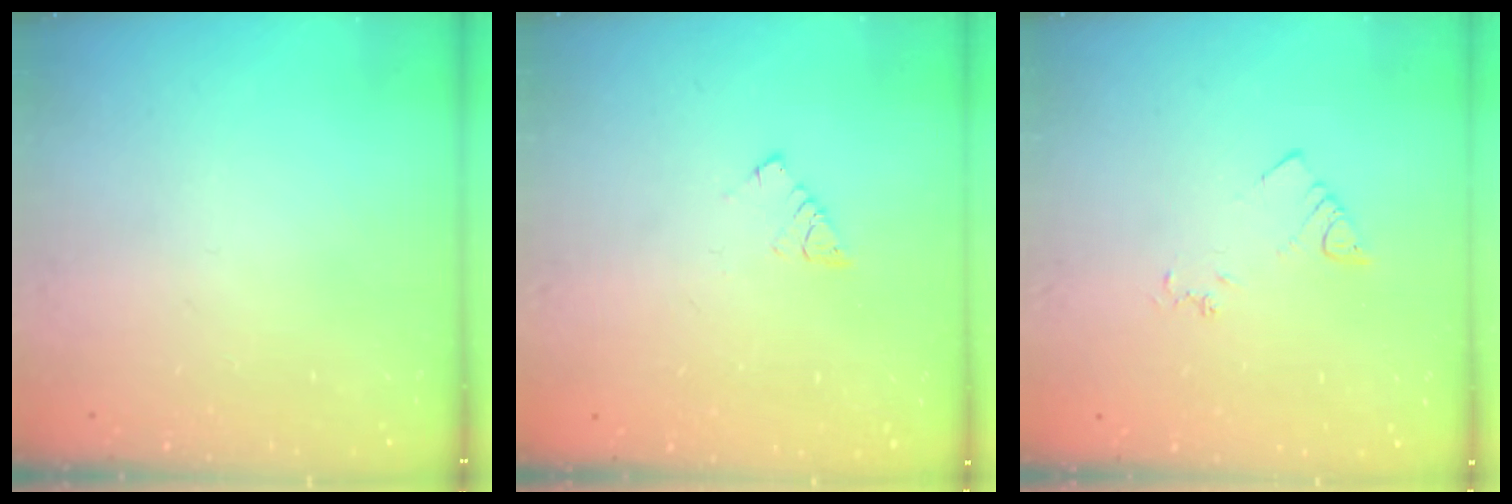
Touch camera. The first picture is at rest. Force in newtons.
{"total": 5.0, "press": 5.0, "slide": 0.1}
{"total": 3.2, "press": 3.2, "slide": 0.5}